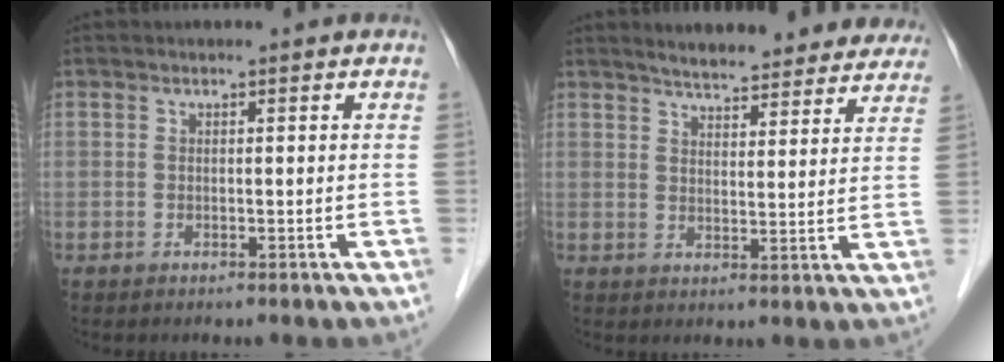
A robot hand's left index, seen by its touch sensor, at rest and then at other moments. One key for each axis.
{"total": 16.3, "fx": 14.8, "fy": 3.8, "fz": 5.7, "tx": -0.057, "ty": 0.007, "tz": 0.179}